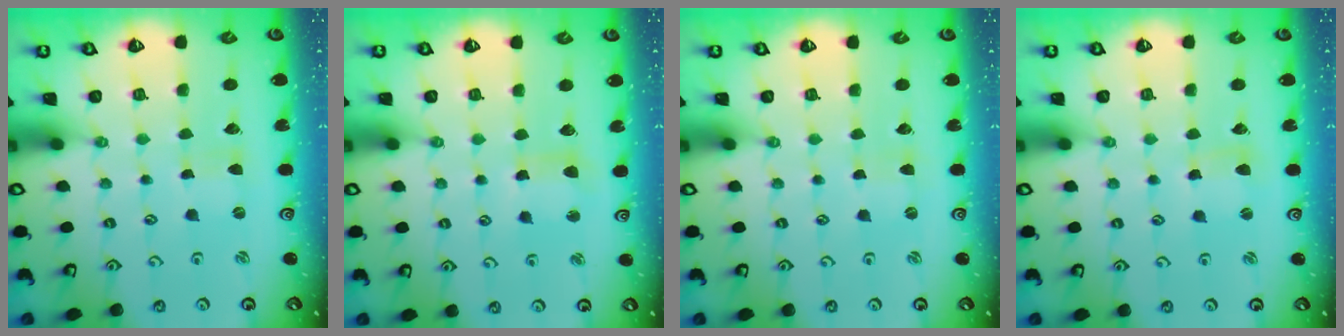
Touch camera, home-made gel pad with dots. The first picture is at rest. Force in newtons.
{"total": 6.4, "press": 6.3, "slide": 0.8}
{"total": 1.9, "press": 1.9, "slide": 0.2}
{"total": 2.5, "press": 2.5, "slide": 0.3}